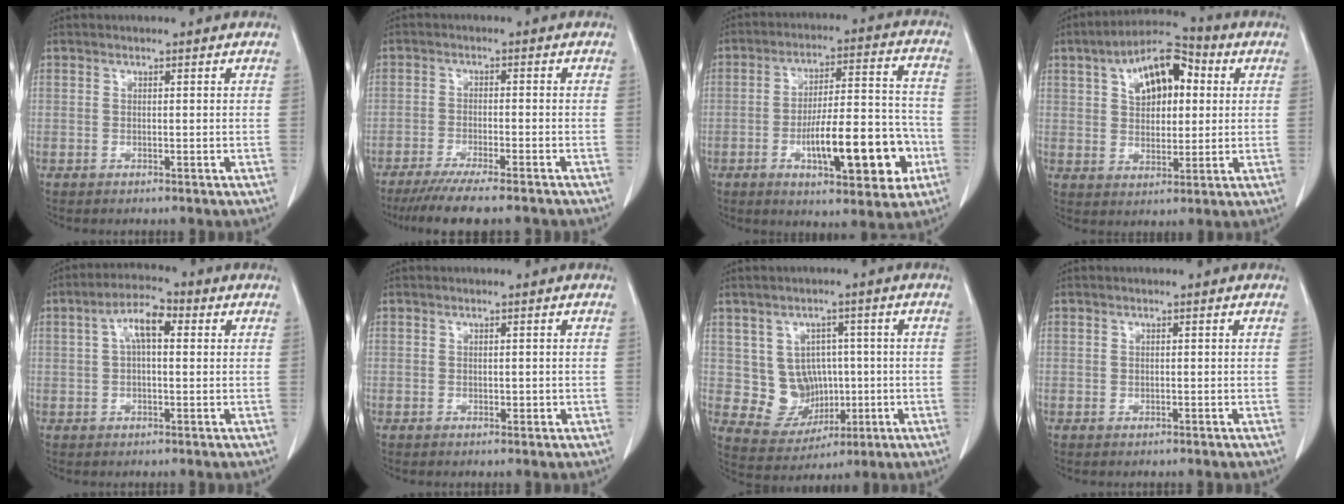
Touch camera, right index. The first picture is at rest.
{"total": 11.4, "force": [-9.6, 0.7, 6.1], "torque": [-0.077, -0.024, -0.146]}
{"total": 15.8, "force": [-5.3, 4.2, 14.3], "torque": [-0.219, 0.020, -0.074]}
{"total": 11.8, "force": [4.0, 6.1, 9.3], "torque": [-0.156, 0.032, 0.062]}
{"total": 6.1, "force": [1.5, 2.3, 5.5], "torque": [-0.105, 0.025, 0.025]}
{"total": 1.0, "force": [-0.1, 0.6, 0.8], "torque": [-0.009, 0.000, -0.001]}
{"total": 7.7, "force": [0.4, 6.9, 3.3], "torque": [-0.052, 0.019, 0.029]}
{"total": 0.0}